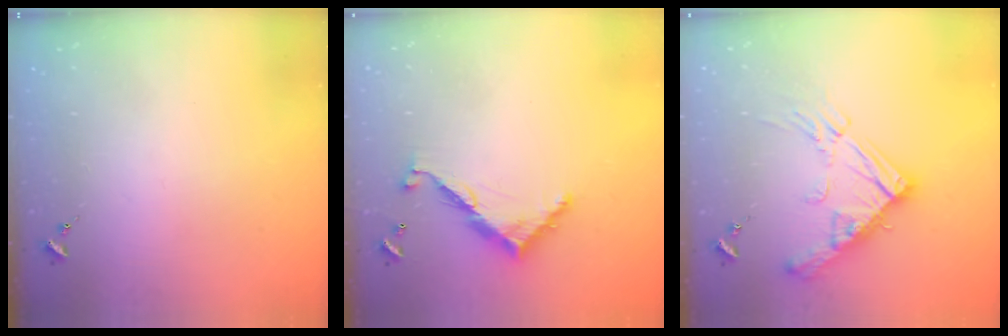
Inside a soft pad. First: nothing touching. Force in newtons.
{"total": 9.7, "press": 9.7, "slide": 0.4}
{"total": 16.4, "press": 16.4, "slide": 1.8}